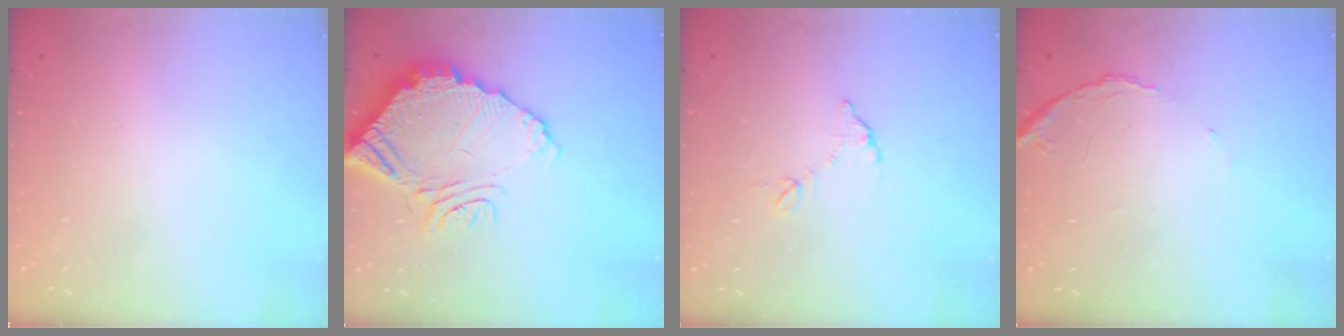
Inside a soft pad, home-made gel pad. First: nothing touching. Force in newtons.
{"total": 14.0, "press": 13.9, "slide": 1.3}
{"total": 5.8, "press": 5.8, "slide": 0.4}
{"total": 8.5, "press": 8.4, "slide": 0.7}